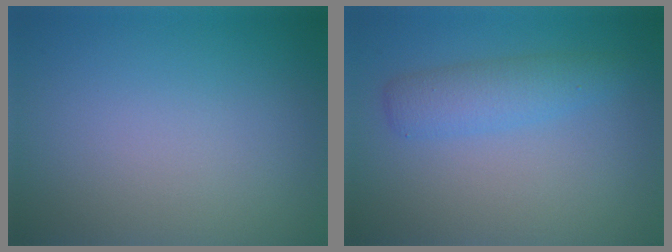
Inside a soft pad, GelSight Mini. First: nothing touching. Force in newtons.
{"total": 2.9, "press": 2.9, "slide": 0.1}